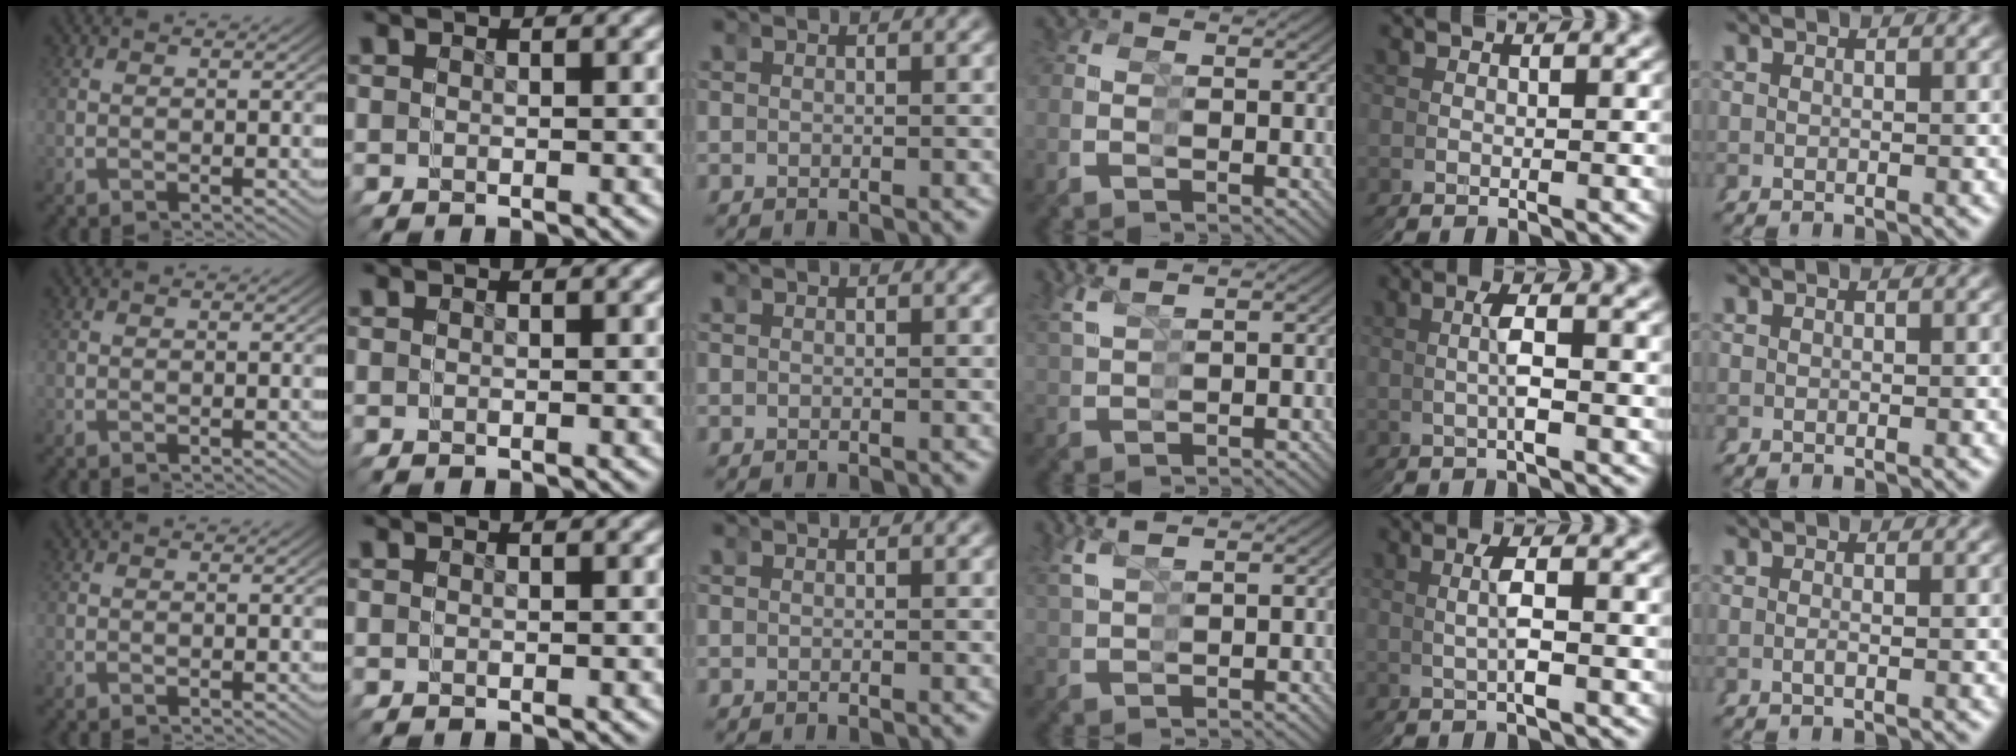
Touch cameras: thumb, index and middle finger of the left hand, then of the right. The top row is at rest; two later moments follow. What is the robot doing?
{"motion": "grasp_and_lifting", "object": "pipette"}